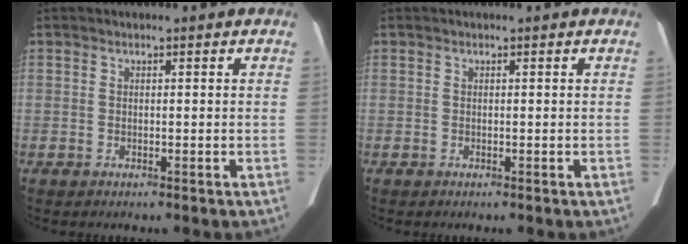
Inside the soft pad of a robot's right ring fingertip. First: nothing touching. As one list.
[{"total": 0.0}]